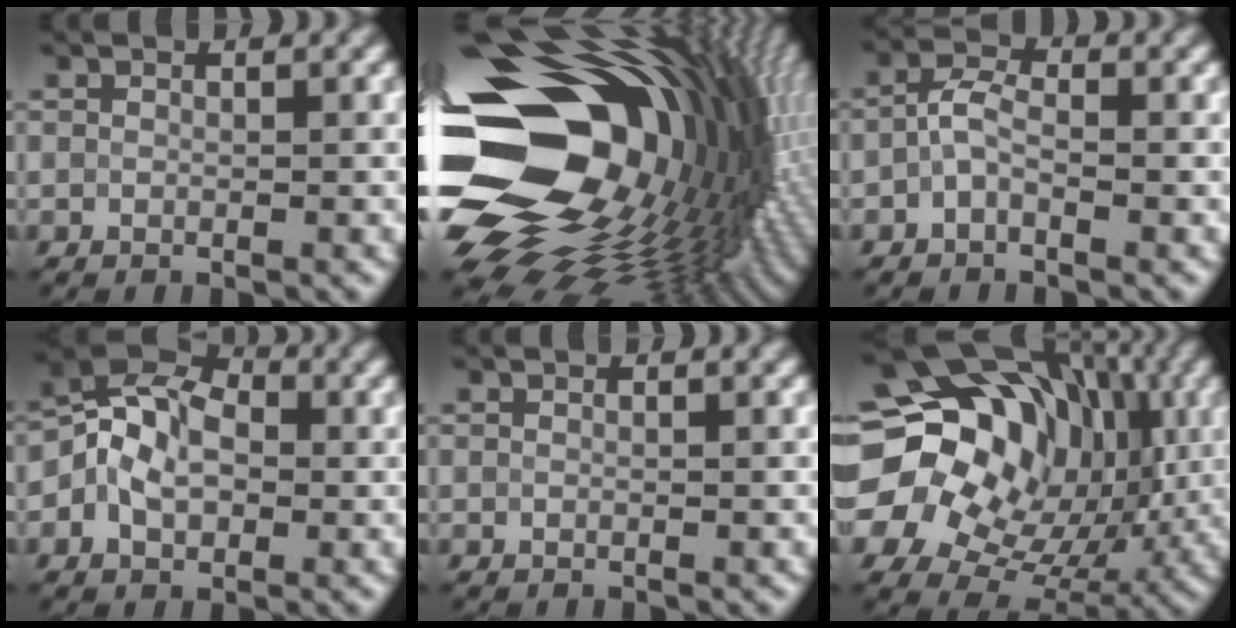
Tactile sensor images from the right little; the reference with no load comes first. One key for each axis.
{"total": 21.2, "fx": -0.3, "fy": 14.8, "fz": 15.2, "tx": -0.305, "ty": -0.038, "tz": 0.006}
{"total": 2.3, "fx": -0.8, "fy": 1.4, "fz": 1.7, "tx": -0.034, "ty": 0.009, "tz": -0.023}
{"total": 6.8, "fx": -0.4, "fy": 4.8, "fz": 4.8, "tx": -0.076, "ty": 0.014, "tz": -0.018}
{"total": 0.0}
{"total": 21.3, "fx": 4.0, "fy": 17.3, "fz": 11.6, "tx": -0.224, "ty": 0.027, "tz": 0.066}